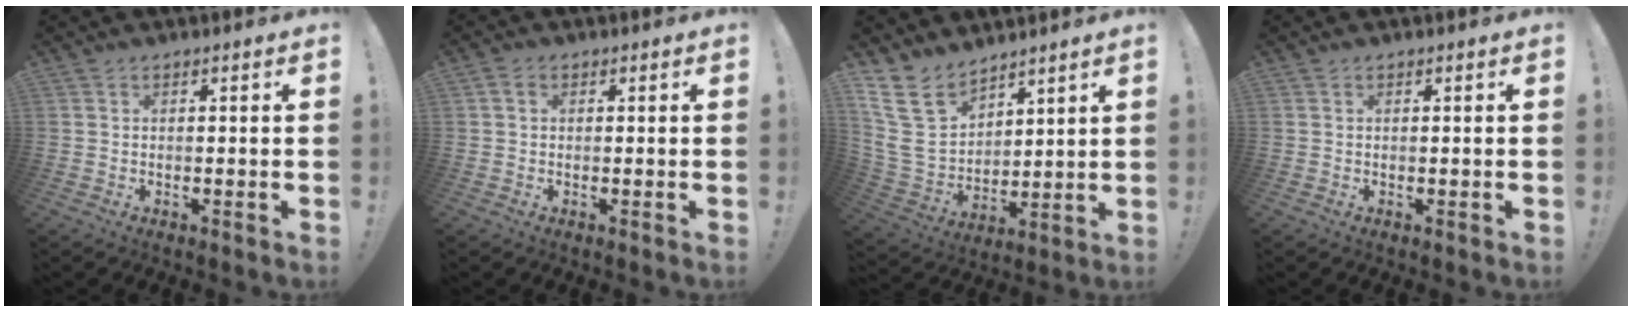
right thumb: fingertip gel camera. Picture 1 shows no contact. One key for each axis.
{"total": 1.7, "fx": 0.5, "fy": 1.4, "fz": 0.9, "tx": -0.009, "ty": 0.002, "tz": 0.007}
{"total": 16.8, "fx": 10.4, "fy": 10.5, "fz": 8.1, "tx": -0.159, "ty": -0.072, "tz": 0.200}
{"total": 0.0}